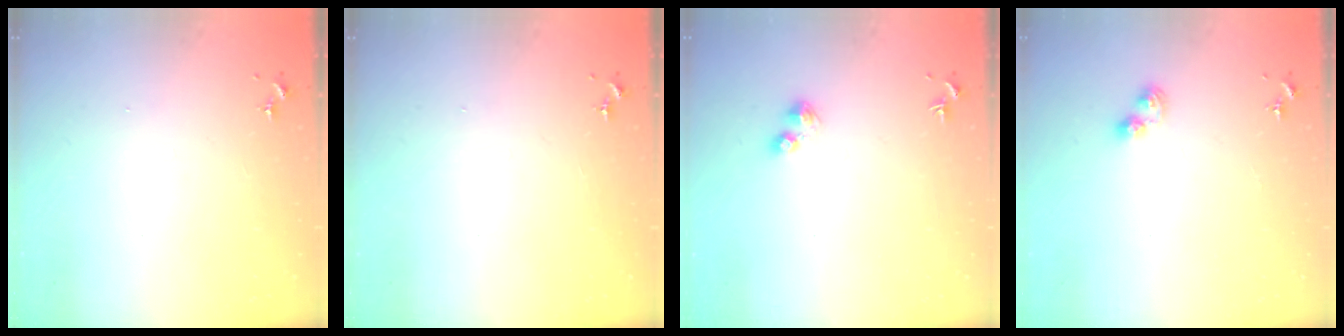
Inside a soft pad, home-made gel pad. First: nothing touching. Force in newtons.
{"total": 0.0}
{"total": 3.9, "press": 3.9, "slide": 0.6}
{"total": 5.4, "press": 5.3, "slide": 0.6}